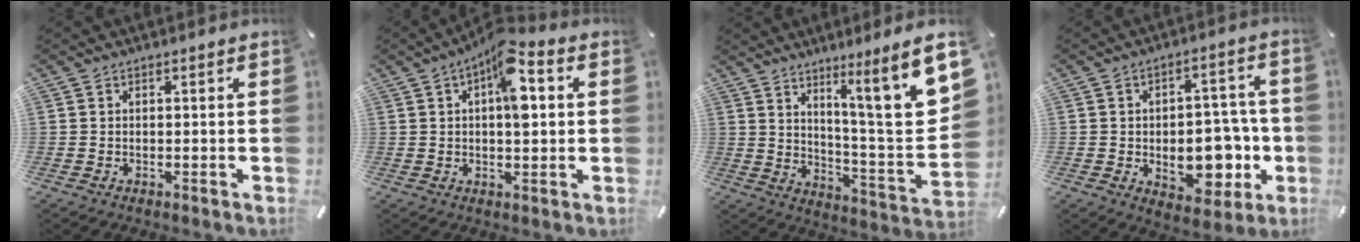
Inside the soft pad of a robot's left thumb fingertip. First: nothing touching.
{"total": 10.0, "force": [2.9, 4.3, 8.6], "torque": [-0.125, -0.012, 0.044]}
{"total": 16.2, "force": [9.2, 0.6, 13.4], "torque": [-0.195, -0.081, 0.127]}
{"total": 14.1, "force": [-2.9, 9.0, 10.4], "torque": [-0.140, 0.009, -0.039]}